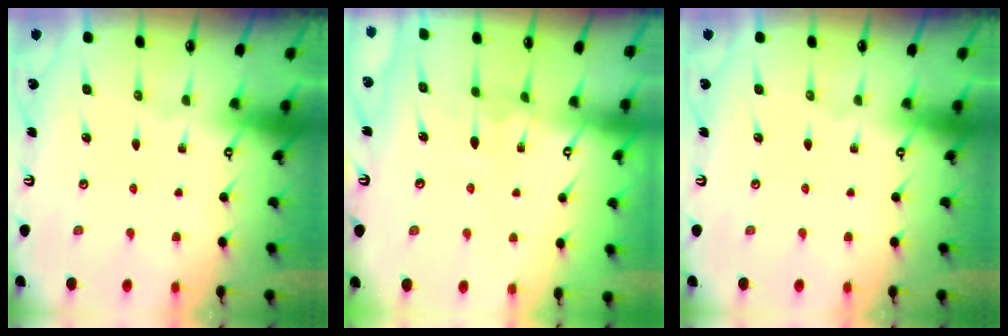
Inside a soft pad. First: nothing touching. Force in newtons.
{"total": 3.3, "press": 3.3, "slide": 0.2}
{"total": 0.0}